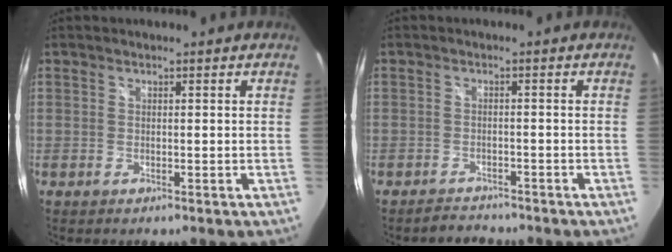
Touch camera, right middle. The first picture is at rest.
{"total": 3.1, "force": [-2.9, 1.1, 0.1], "torque": [-0.014, 0.002, -0.047]}